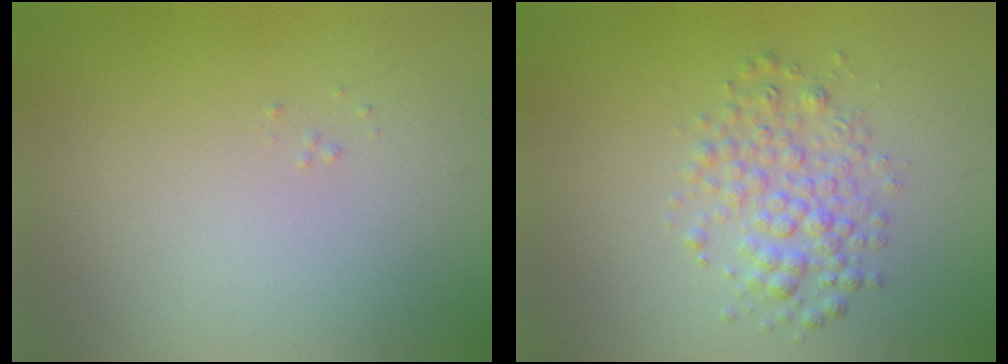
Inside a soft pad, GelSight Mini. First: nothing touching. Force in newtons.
{"total": 3.1, "press": 3.1, "slide": 0.1}